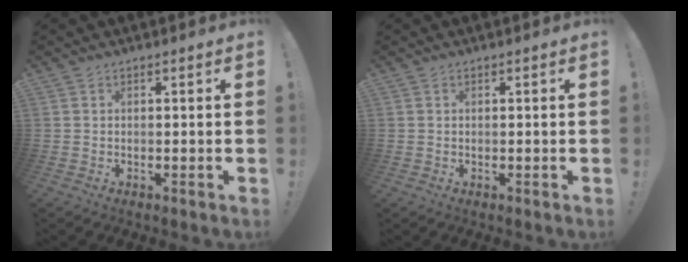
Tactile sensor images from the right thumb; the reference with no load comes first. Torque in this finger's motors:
{"motor_torque": [1.85, 1.90, 0.91, -1.09, 0.42]}